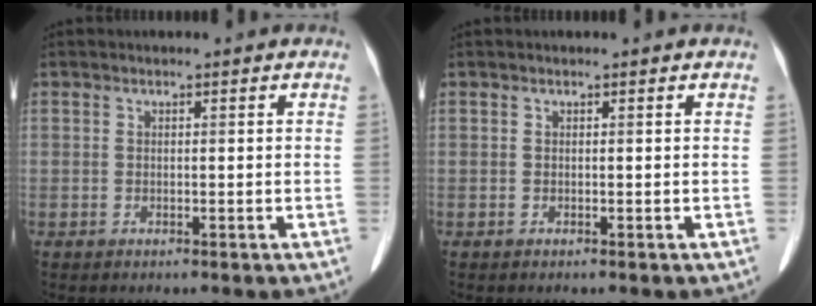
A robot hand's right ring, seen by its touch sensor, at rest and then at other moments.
{"total": 0.0}